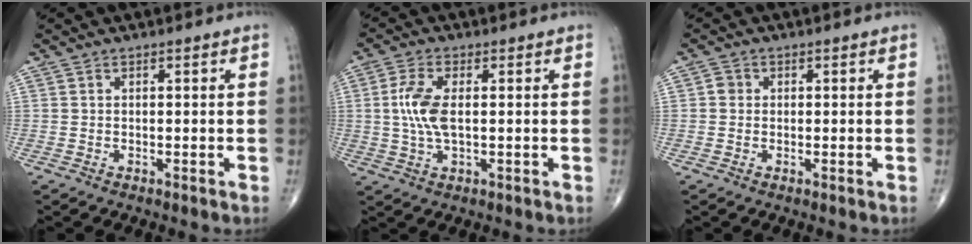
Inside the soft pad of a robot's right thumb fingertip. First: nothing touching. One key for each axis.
{"total": 6.8, "fx": 0.5, "fy": 2.9, "fz": 6.1, "tx": -0.141, "ty": 0.001, "tz": 0.006}
{"total": 1.4, "fx": 0.0, "fy": 1.4, "fz": 0.5, "tx": -0.002, "ty": 0.003, "tz": -0.002}